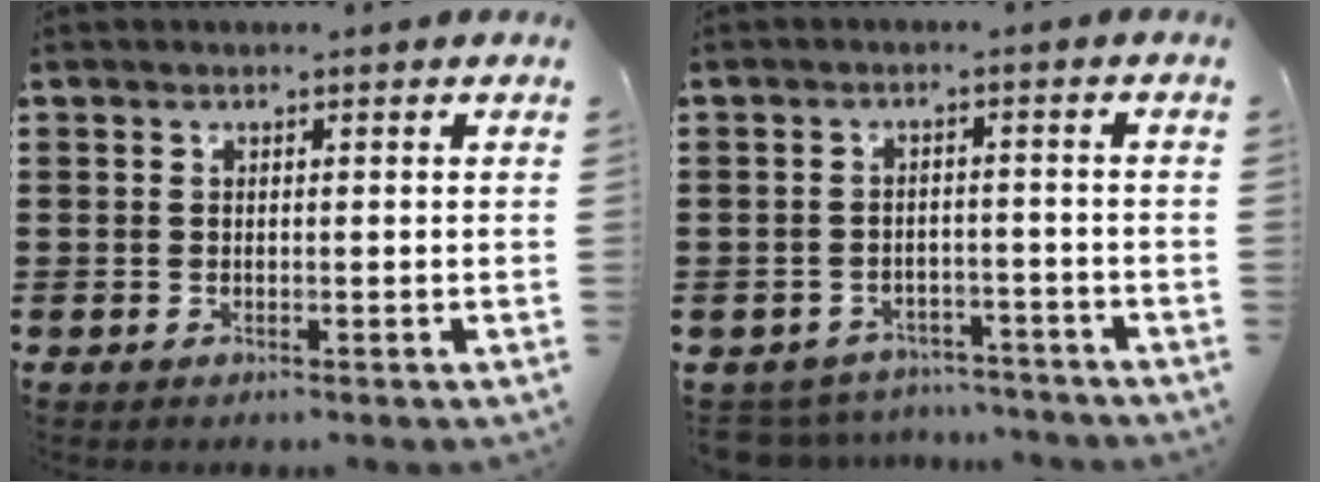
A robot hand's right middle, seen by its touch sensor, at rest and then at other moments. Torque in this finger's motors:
{"motor_torque": [0.15, 0.12, 0.03, 0.01]}